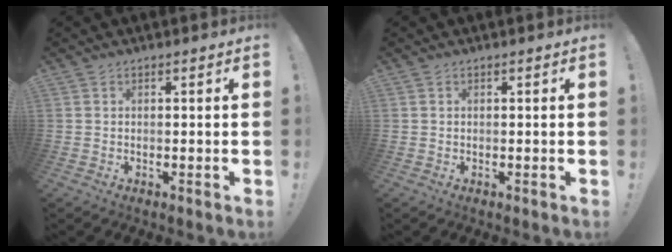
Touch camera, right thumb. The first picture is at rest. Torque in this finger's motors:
{"motor_torque": [0.06, -0.61, -0.56, 0.11, 0.00]}